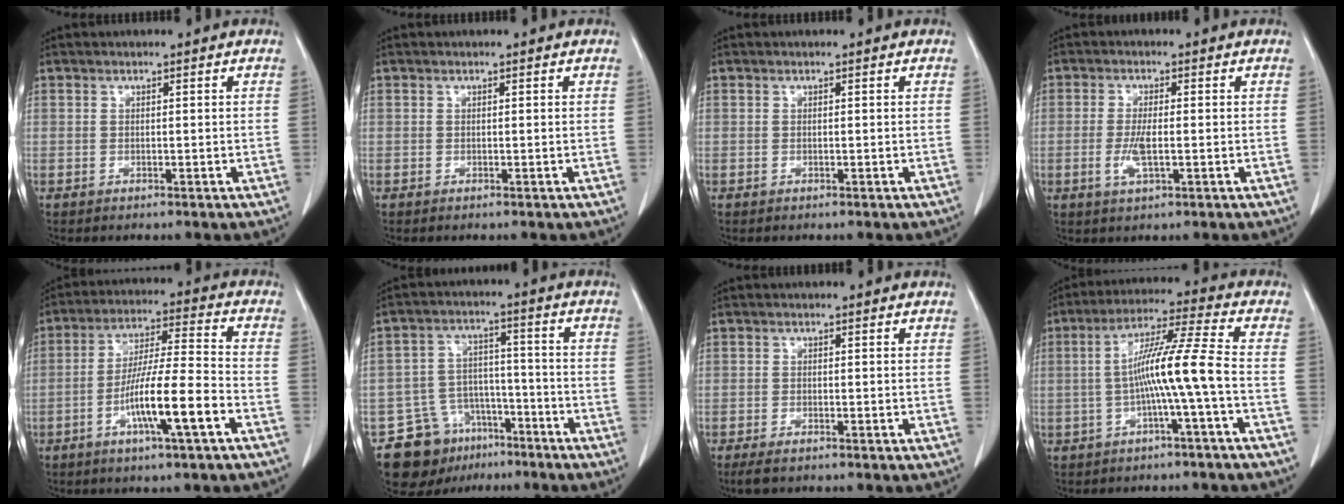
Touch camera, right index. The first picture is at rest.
{"total": 0.0}
{"total": 0.0}
{"total": 4.0, "force": [-0.9, 0.8, 3.9], "torque": [-0.085, -0.006, -0.014]}
{"total": 11.9, "force": [-4.8, 0.2, 10.9], "torque": [-0.200, -0.001, -0.087]}
{"total": 11.0, "force": [-7.4, 7.5, 3.3], "torque": [-0.056, 0.038, -0.113]}
{"total": 2.3, "force": [-1.8, 0.6, 1.3], "torque": [-0.026, -0.006, -0.028]}
{"total": 9.4, "force": [-1.8, -1.4, 9.1], "torque": [-0.168, 0.019, -0.034]}